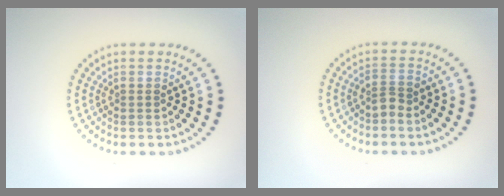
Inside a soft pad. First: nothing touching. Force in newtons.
{"total": 1.4, "press": 1.1, "slide": 0.8}